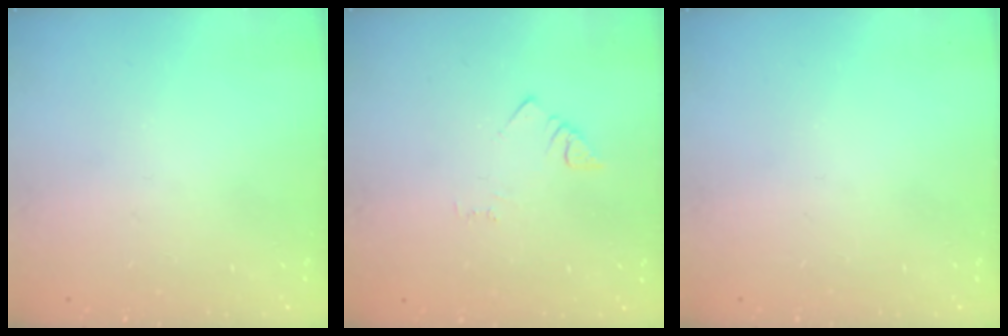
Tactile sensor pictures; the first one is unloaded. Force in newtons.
{"total": 1.5, "press": 1.5, "slide": 0.3}
{"total": 0.0}